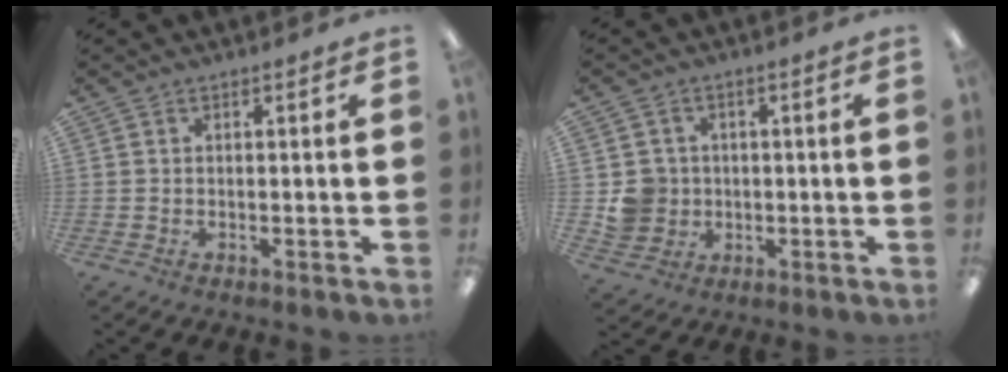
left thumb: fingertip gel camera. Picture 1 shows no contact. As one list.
[{"total": 5.9, "force": [0.0, 5.8, 1.0], "torque": [-0.018, 0.011, 0.006]}]